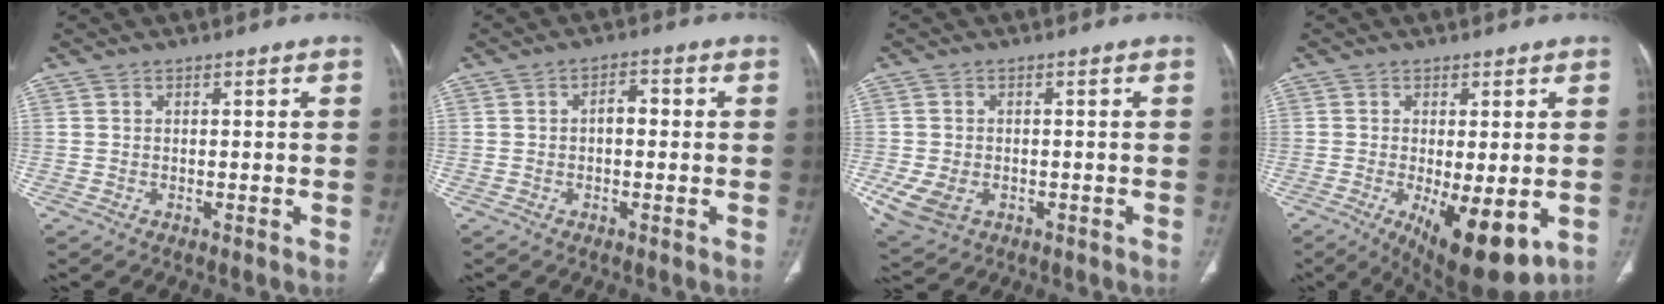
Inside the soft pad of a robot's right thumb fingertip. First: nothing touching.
{"total": 3.0, "force": [0.0, 1.8, 2.5], "torque": [-0.031, 0.011, -0.005]}
{"total": 6.8, "force": [-2.1, 4.9, 4.2], "torque": [-0.091, 0.002, -0.026]}
{"total": 12.5, "force": [-3.5, 4.7, 11.0], "torque": [-0.160, -0.025, -0.038]}